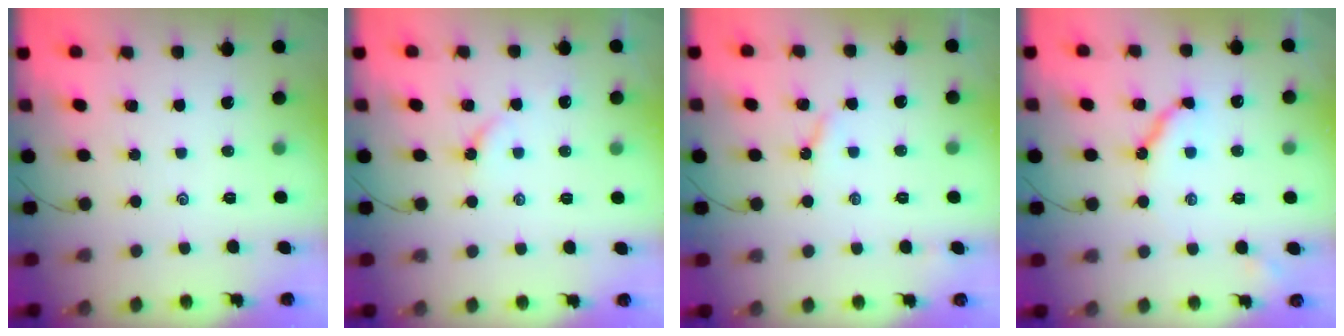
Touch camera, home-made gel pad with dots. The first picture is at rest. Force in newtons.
{"total": 5.9, "press": 5.8, "slide": 0.7}
{"total": 2.9, "press": 2.8, "slide": 0.4}
{"total": 9.4, "press": 9.3, "slide": 1.0}